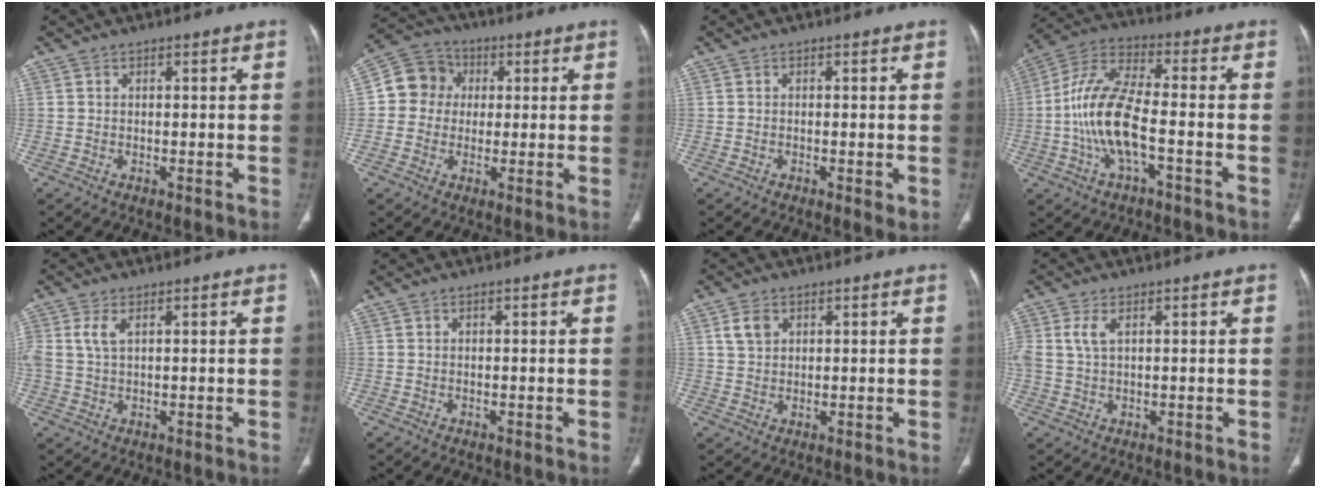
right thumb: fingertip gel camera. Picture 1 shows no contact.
{"total": 8.5, "force": [0.9, 7.9, 3.2], "torque": [-0.033, 0.017, 0.003]}
{"total": 1.5, "force": [-0.4, 0.4, 1.4], "torque": [-0.027, -0.006, -0.008]}
{"total": 13.3, "force": [-3.1, 4.9, 12.0], "torque": [-0.258, 0.036, -0.060]}
{"total": 3.4, "force": [1.2, 1.7, 2.7], "torque": [-0.068, 0.007, 0.029]}
{"total": 0.0}
{"total": 3.6, "force": [1.6, 2.6, 1.9], "torque": [-0.030, -0.001, 0.035]}
{"total": 3.4, "force": [1.2, 1.7, 2.7], "torque": [-0.070, 0.008, 0.027]}